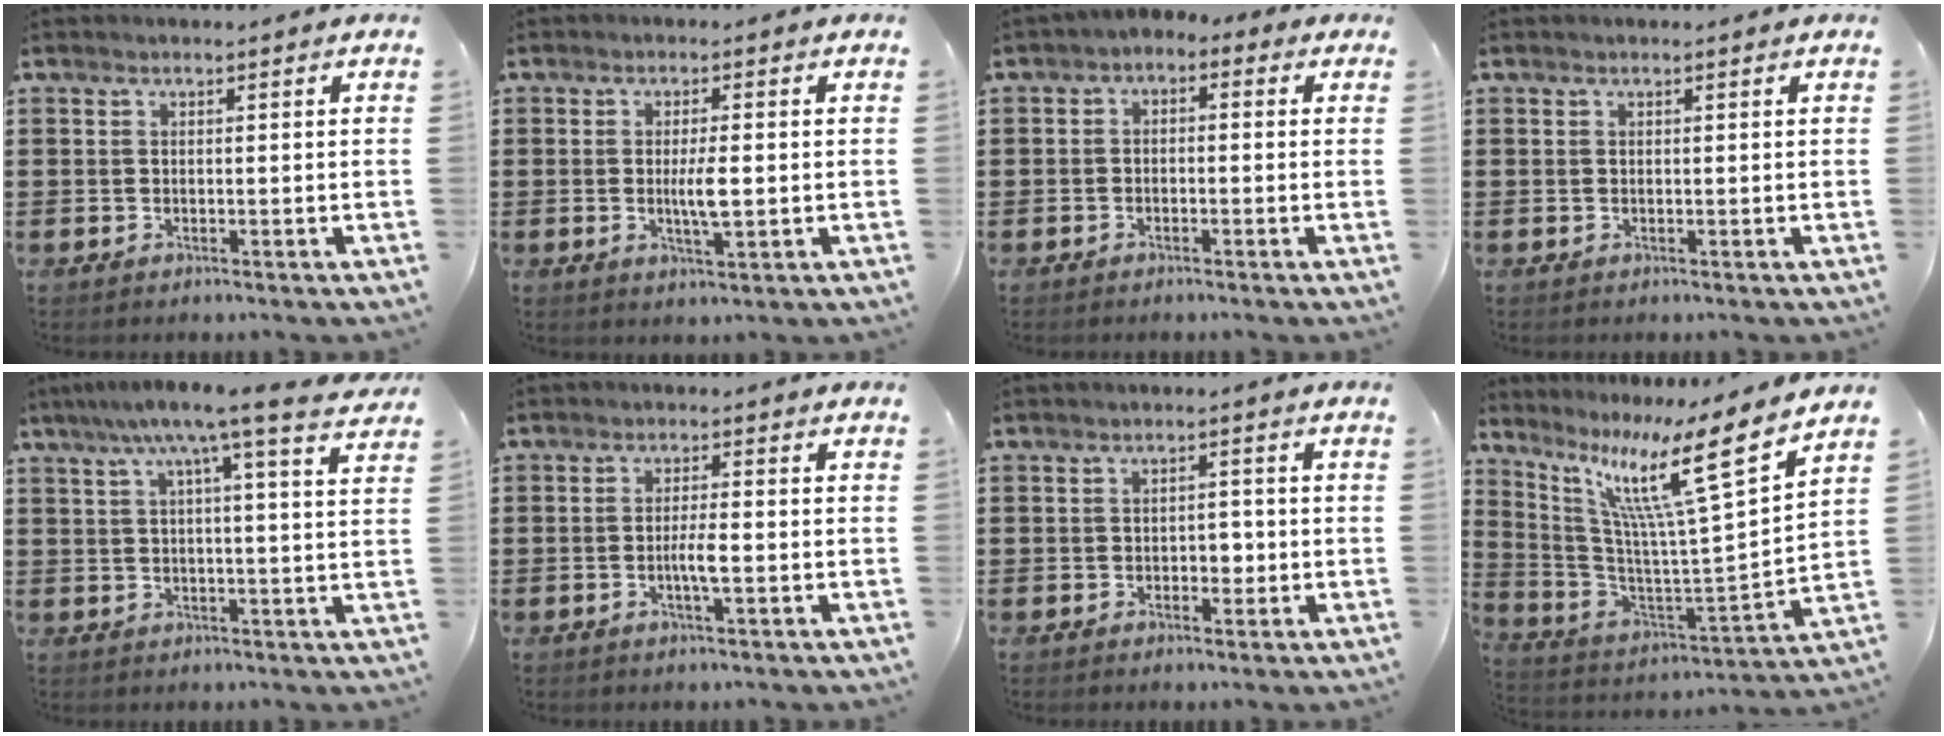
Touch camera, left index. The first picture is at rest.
{"total": 4.0, "force": [-0.2, 0.8, 3.9], "torque": [-0.076, -0.003, -0.007]}
{"total": 2.3, "force": [-2.2, 0.6, 0.3], "torque": [-0.010, 0.007, -0.050]}
{"total": 0.0}
{"total": 7.9, "force": [5.5, 0.2, 5.7], "torque": [-0.120, -0.019, 0.089]}
{"total": 3.3, "force": [-0.8, 0.6, 3.1], "torque": [-0.062, -0.001, -0.018]}
{"total": 2.7, "force": [-0.6, 1.8, 1.9], "torque": [-0.041, 0.006, -0.016]}
{"total": 14.2, "force": [8.6, 0.6, 11.2], "torque": [-0.228, -0.054, 0.126]}